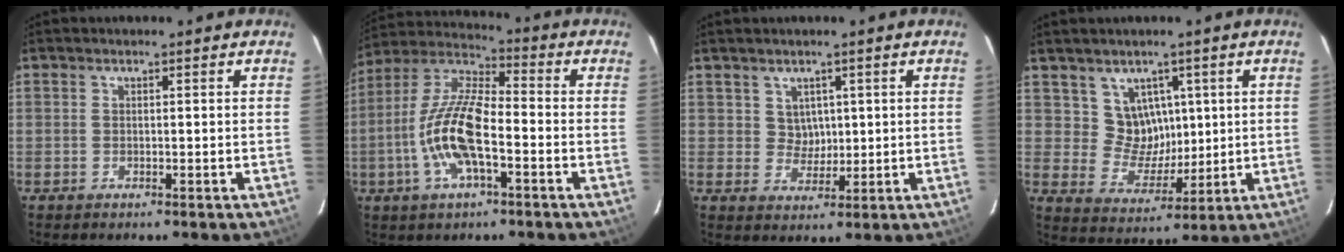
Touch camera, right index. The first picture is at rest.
{"total": 14.3, "force": [-4.4, 4.9, 12.7], "torque": [-0.262, 0.000, -0.090]}
{"total": 3.4, "force": [1.3, 3.1, 0.4], "torque": [-0.003, 0.007, 0.027]}
{"total": 7.4, "force": [3.0, 6.5, 1.7], "torque": [-0.029, 0.005, 0.067]}